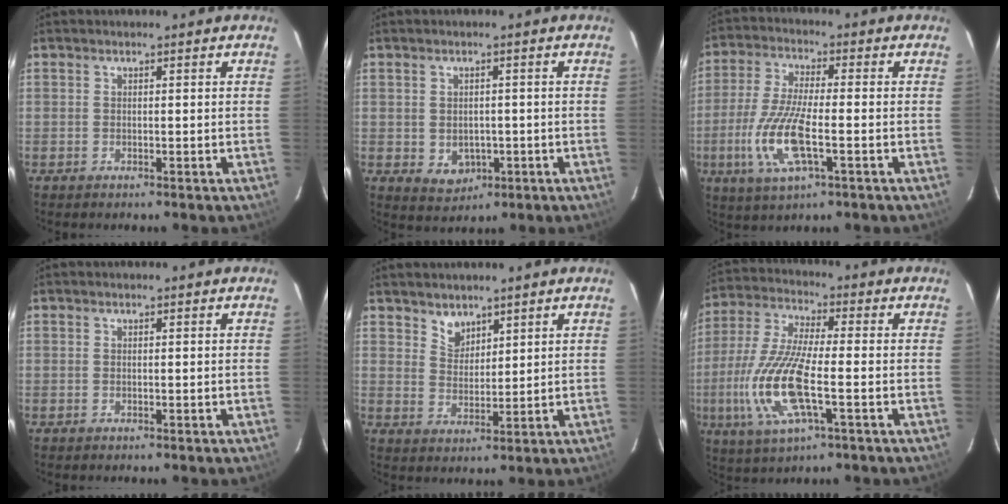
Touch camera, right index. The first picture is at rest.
{"total": 4.4, "force": [-0.7, 3.8, 2.0], "torque": [-0.041, -0.001, 0.005]}
{"total": 12.2, "force": [-3.4, 3.1, 11.3], "torque": [-0.241, -0.011, -0.067]}
{"total": 0.0}
{"total": 4.0, "force": [3.3, 2.3, 0.7], "torque": [-0.005, 0.006, 0.064]}
{"total": 15.3, "force": [-3.8, 3.9, 14.3], "torque": [-0.311, -0.012, -0.077]}